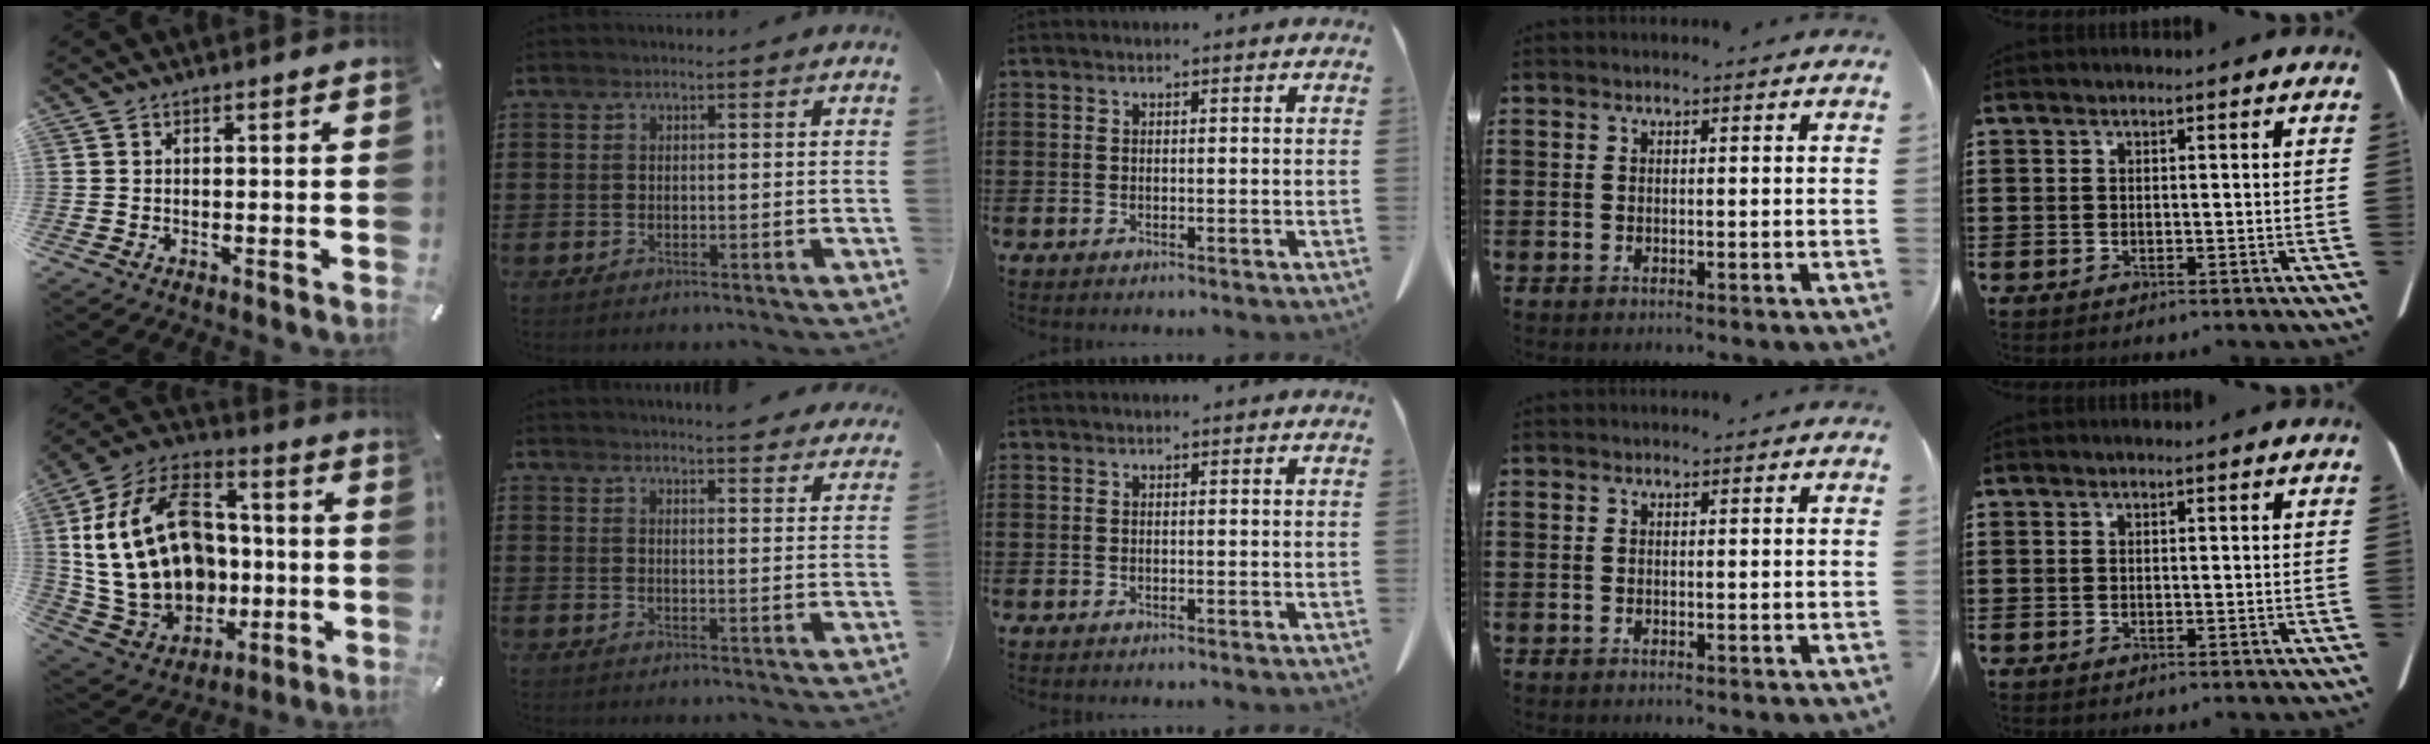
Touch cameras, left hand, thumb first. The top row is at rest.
{"thumb": {"total": 26.3, "force": [0.5, 20.1, 16.9], "torque": [-0.341, -0.001, 0.028]}, "index": {"total": 3.6, "force": [3.6, -0.1, 0.4], "torque": [-0.011, -0.015, 0.066]}}